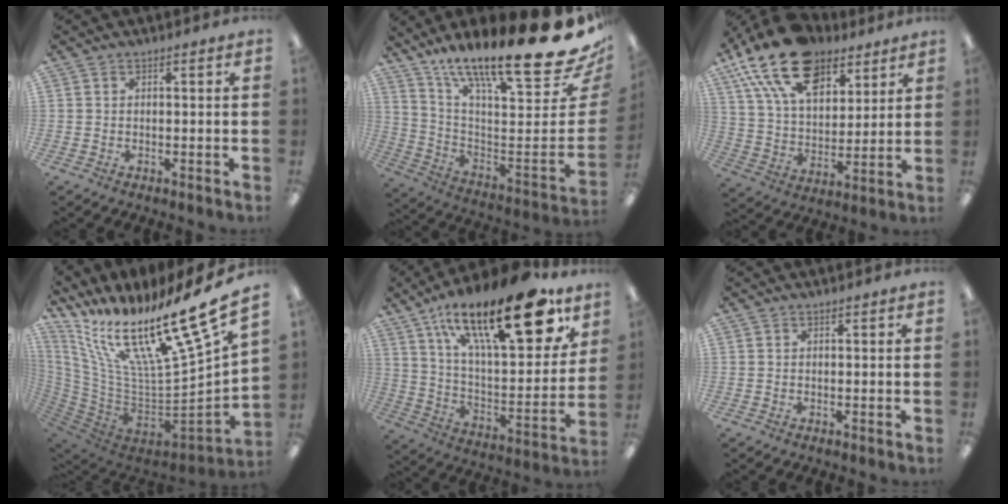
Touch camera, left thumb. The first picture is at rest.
{"total": 22.0, "force": [15.8, 2.7, 15.1], "torque": [-0.202, -0.136, 0.251]}
{"total": 20.8, "force": [13.0, 11.5, 11.5], "torque": [-0.215, -0.050, 0.236]}
{"total": 24.2, "force": [14.8, 6.2, 18.1], "torque": [-0.286, -0.128, 0.254]}
{"total": 28.3, "force": [16.3, 10.8, 20.4], "torque": [-0.297, -0.096, 0.271]}
{"total": 0.0}